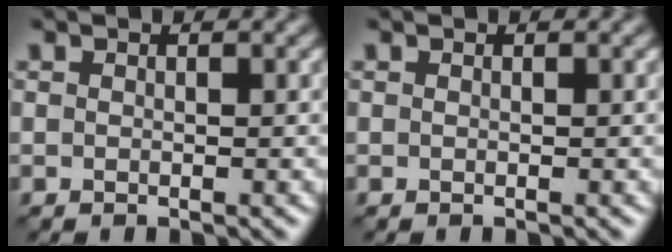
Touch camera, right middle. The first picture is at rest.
{"total": 0.0}